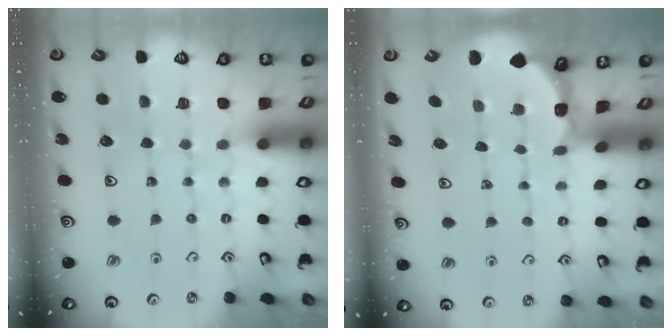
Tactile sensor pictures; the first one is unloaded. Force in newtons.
{"total": 1.0, "press": 1.0, "slide": 0.1}